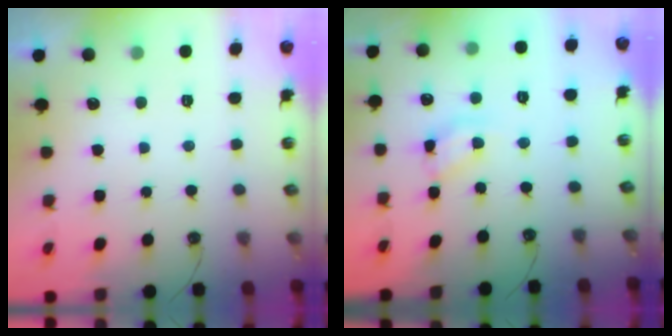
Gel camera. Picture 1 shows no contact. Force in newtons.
{"total": 10.8, "press": 10.8, "slide": 0.7}